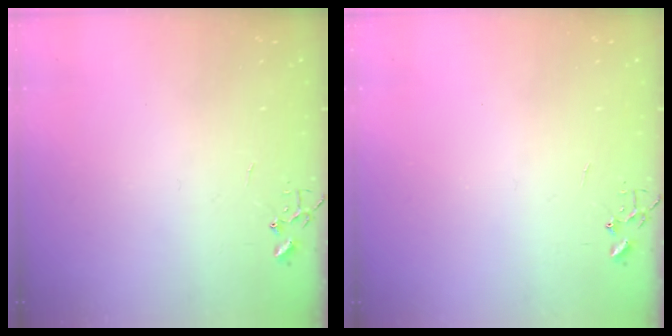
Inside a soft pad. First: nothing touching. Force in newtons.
{"total": 0.0}